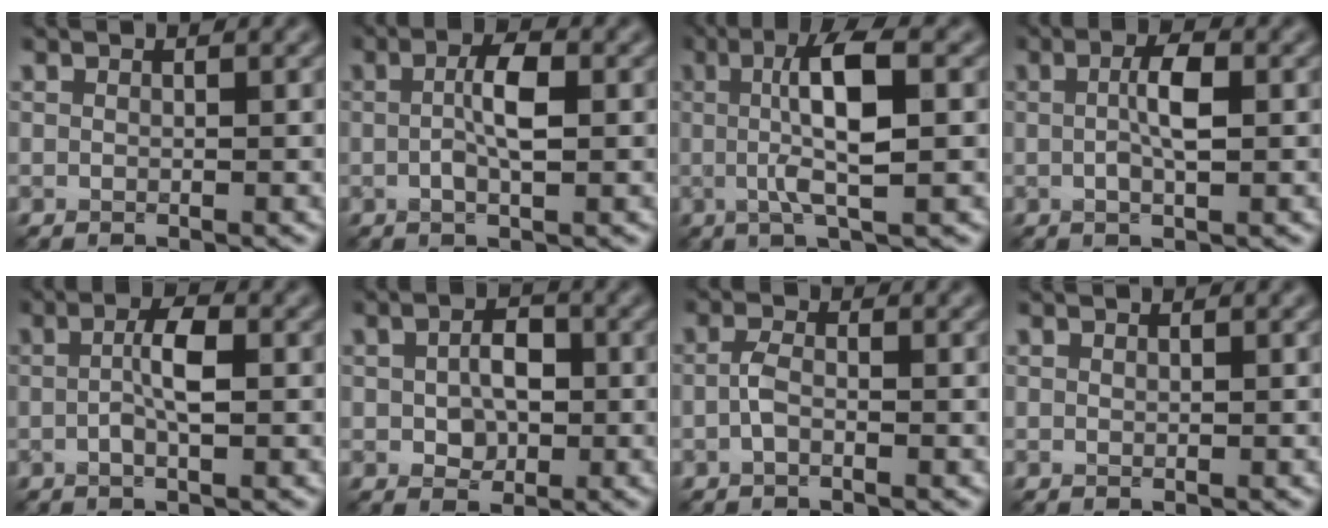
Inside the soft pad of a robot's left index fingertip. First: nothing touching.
{"total": 3.3, "force": [0.1, 1.0, 3.2], "torque": [-0.062, 0.004, -0.002]}
{"total": 6.4, "force": [0.5, 1.4, 6.2], "torque": [-0.114, 0.005, 0.006]}
{"total": 3.1, "force": [0.3, 0.9, 3.0], "torque": [-0.058, 0.004, 0.002]}
{"total": 2.9, "force": [-0.1, 0.8, 2.8], "torque": [-0.055, 0.005, -0.006]}
{"total": 3.9, "force": [0.1, 2.6, 2.9], "torque": [-0.054, 0.000, 0.001]}
{"total": 1.5, "force": [-0.5, 0.7, 1.2], "torque": [-0.027, 0.002, -0.014]}
{"total": 0.0}